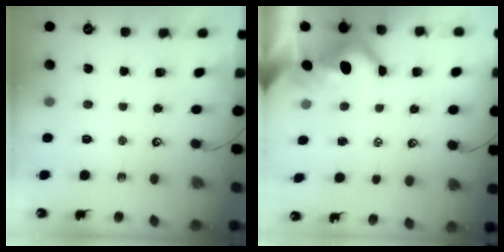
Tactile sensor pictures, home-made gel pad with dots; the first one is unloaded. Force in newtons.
{"total": 6.0, "press": 5.9, "slide": 1.2}